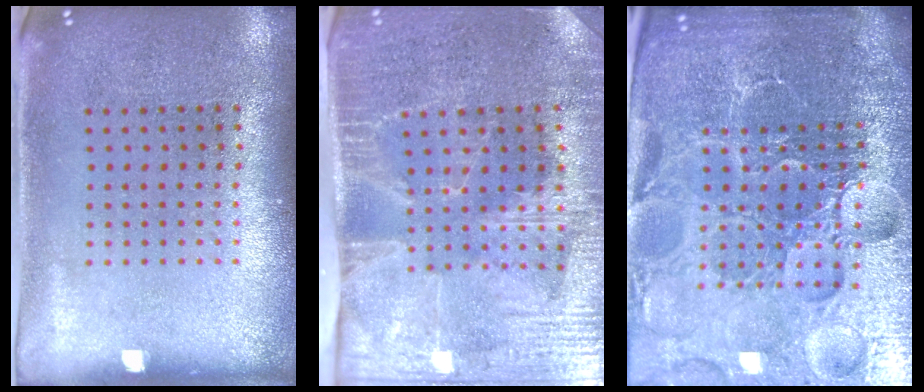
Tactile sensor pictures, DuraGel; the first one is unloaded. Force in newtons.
{"total": 4.2, "press": 3.5, "slide": 2.2}
{"total": 6.6, "press": 5.9, "slide": 3.1}